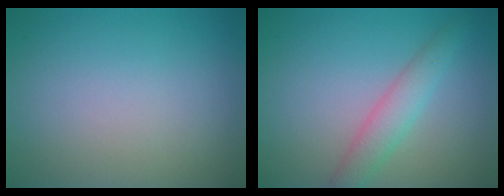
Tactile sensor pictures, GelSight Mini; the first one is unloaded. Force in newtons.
{"total": 2.9, "press": 2.9, "slide": 0.1}